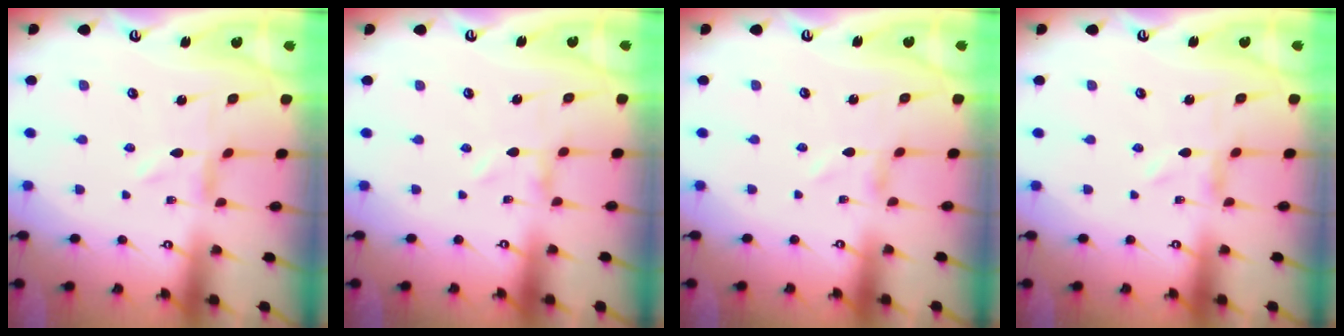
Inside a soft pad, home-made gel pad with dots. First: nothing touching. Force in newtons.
{"total": 0.0}
{"total": 0.8, "press": 0.8, "slide": 0.1}
{"total": 0.0}